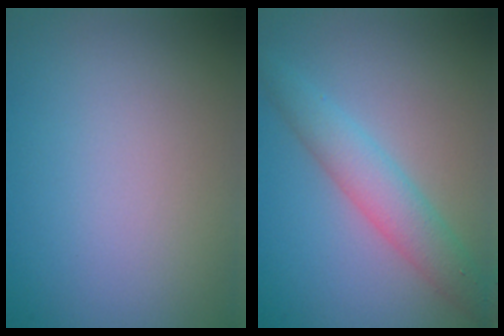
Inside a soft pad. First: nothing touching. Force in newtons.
{"total": 3.7, "press": 3.7, "slide": 0.1}